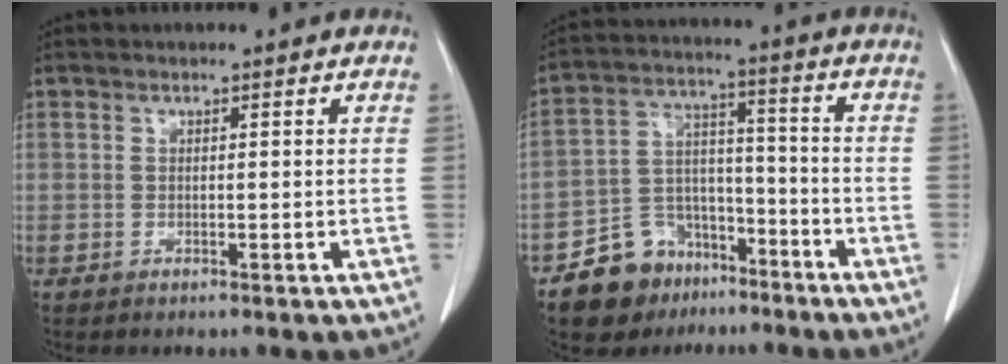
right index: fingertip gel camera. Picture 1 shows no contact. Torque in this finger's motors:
{"motor_torque": [0.18, -0.10, -0.20, -0.10]}